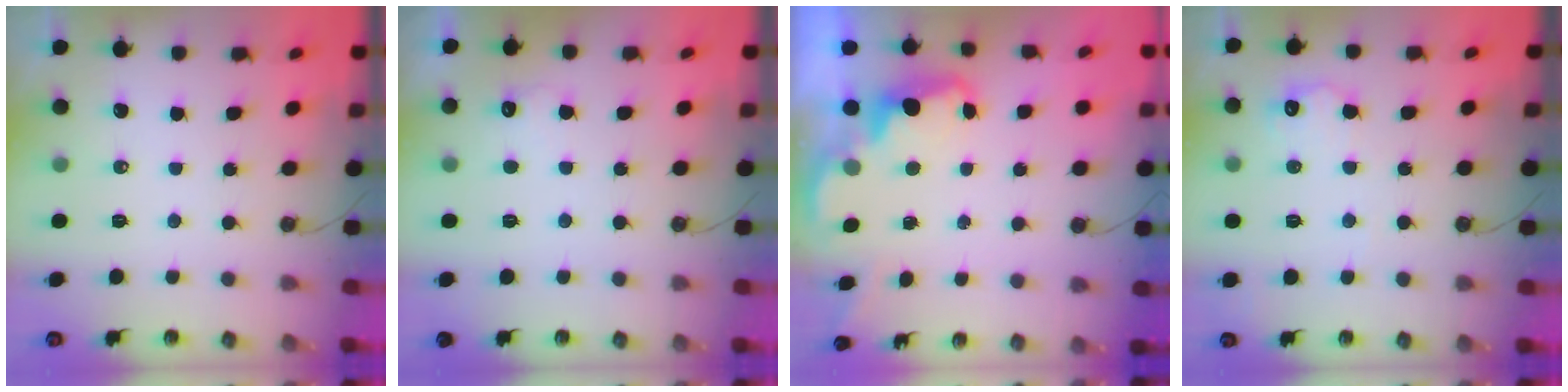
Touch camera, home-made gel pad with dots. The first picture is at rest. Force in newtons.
{"total": 4.0, "press": 3.8, "slide": 1.1}
{"total": 2.5, "press": 2.4, "slide": 0.7}
{"total": 9.1, "press": 9.0, "slide": 0.6}